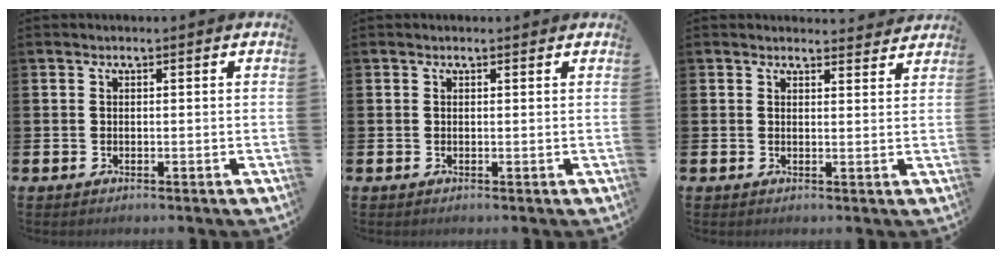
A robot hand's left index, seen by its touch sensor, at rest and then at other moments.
{"total": 0.0}
{"total": 2.4, "force": [2.3, 0.3, -0.1], "torque": [0.017, -0.020, 0.038]}